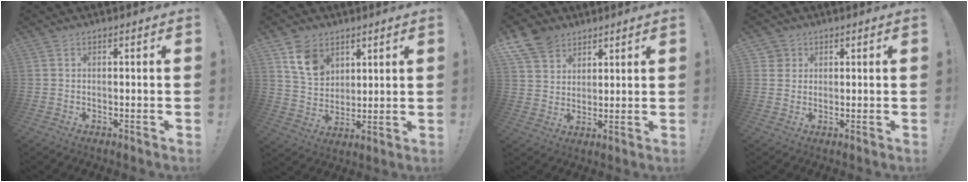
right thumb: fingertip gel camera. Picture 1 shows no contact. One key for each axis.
{"total": 10.6, "fx": 6.1, "fy": 7.6, "fz": 4.3, "tx": -0.062, "ty": -0.030, "tz": 0.118}
{"total": 9.7, "fx": 6.7, "fy": 6.6, "fz": 2.5, "tx": -0.044, "ty": -0.042, "tz": 0.133}
{"total": 2.8, "fx": 1.1, "fy": 2.6, "fz": 0.3, "tx": 0.002, "ty": -0.005, "tz": 0.019}